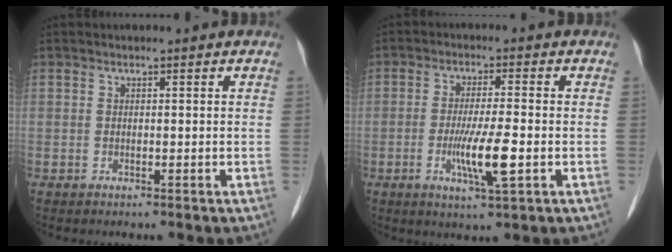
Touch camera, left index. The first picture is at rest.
{"total": 6.8, "force": [-1.9, 0.4, 6.5], "torque": [-0.126, -0.013, -0.035]}